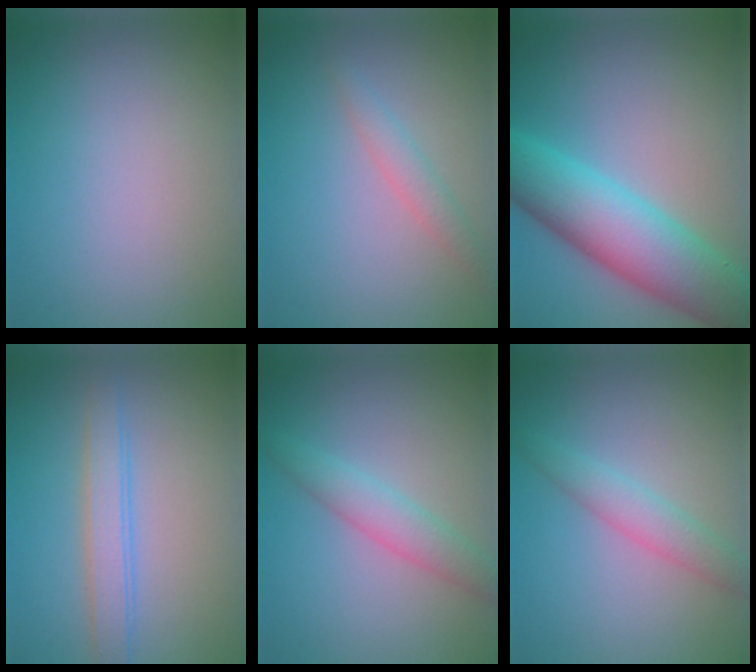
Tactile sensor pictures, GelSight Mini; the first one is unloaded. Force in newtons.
{"total": 1.6, "press": 1.6, "slide": 0.1}
{"total": 9.7, "press": 9.7, "slide": 0.3}
{"total": 2.9, "press": 2.9, "slide": 0.0}
{"total": 2.9, "press": 2.9, "slide": 0.1}
{"total": 2.6, "press": 2.6, "slide": 0.0}